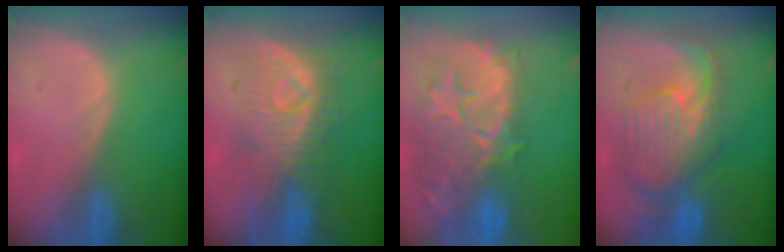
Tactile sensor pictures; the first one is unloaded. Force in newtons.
{"total": 8.5, "press": 8.4, "slide": 0.9}
{"total": 14.3, "press": 12.0, "slide": 7.9}
{"total": 10.6, "press": 9.5, "slide": 4.7}